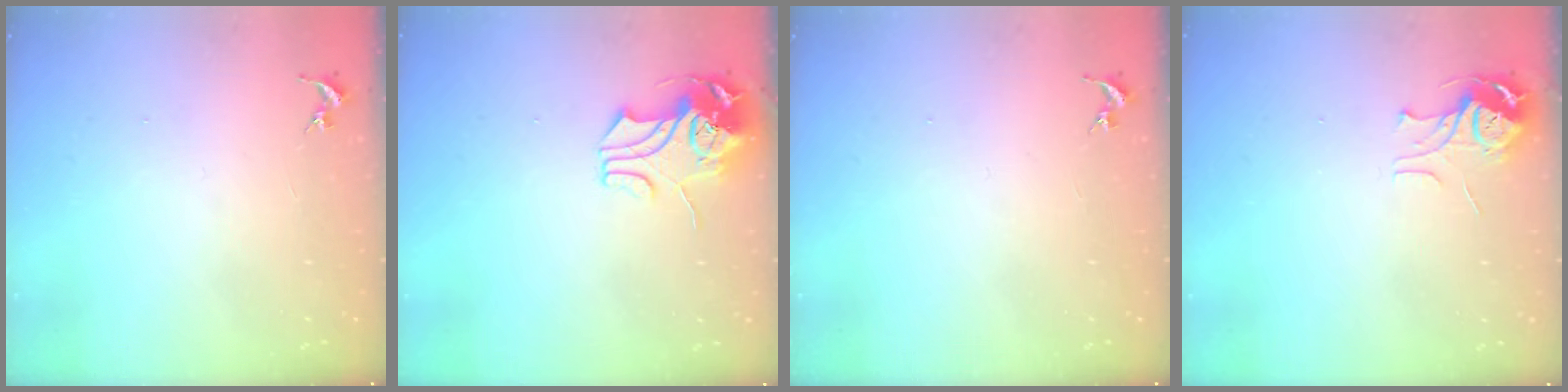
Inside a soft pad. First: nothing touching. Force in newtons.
{"total": 9.8, "press": 9.8, "slide": 0.8}
{"total": 0.0}
{"total": 6.7, "press": 6.7, "slide": 0.6}